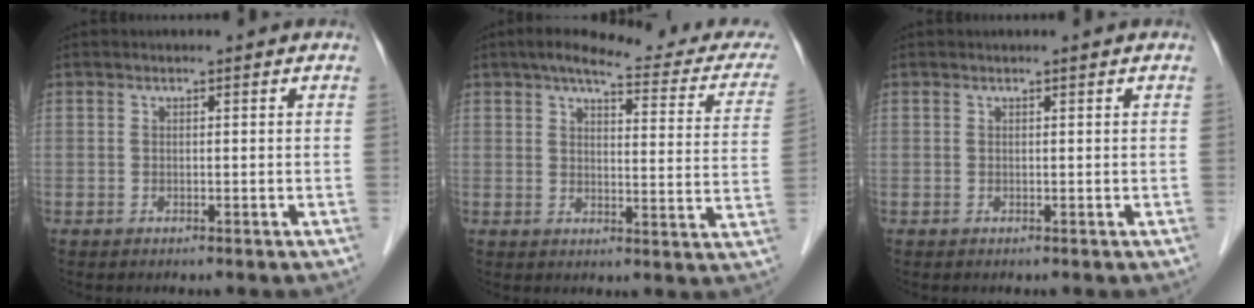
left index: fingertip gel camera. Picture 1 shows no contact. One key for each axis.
{"total": 18.5, "fx": 16.0, "fy": 3.5, "fz": 8.5, "tx": -0.094, "ty": -0.009, "tz": 0.179}
{"total": 0.0}